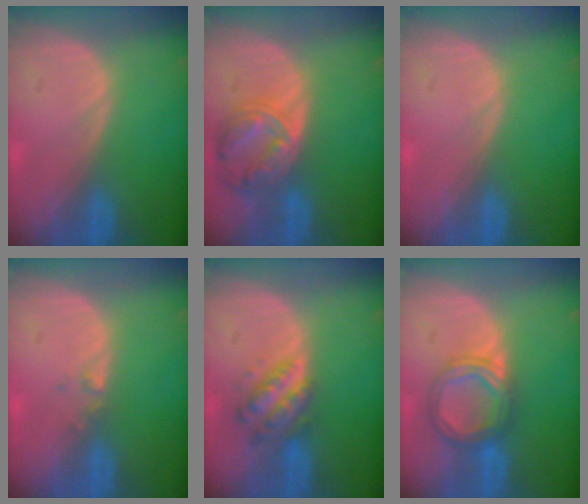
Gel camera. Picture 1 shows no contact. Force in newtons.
{"total": 8.1, "press": 7.0, "slide": 4.1}
{"total": 0.0}
{"total": 1.0, "press": 0.9, "slide": 0.5}
{"total": 5.5, "press": 5.5, "slide": 0.2}
{"total": 5.8, "press": 5.8, "slide": 0.2}